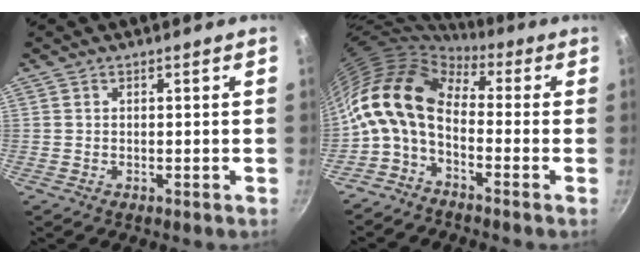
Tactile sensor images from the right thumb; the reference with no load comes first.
{"total": 13.5, "force": [-1.1, 8.1, 10.8], "torque": [-0.197, 0.029, -0.042]}